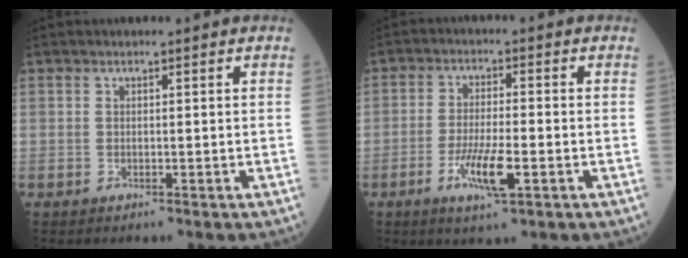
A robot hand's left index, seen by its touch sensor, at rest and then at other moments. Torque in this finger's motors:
{"motor_torque": [0.30, 0.21, 0.21, 0.06]}